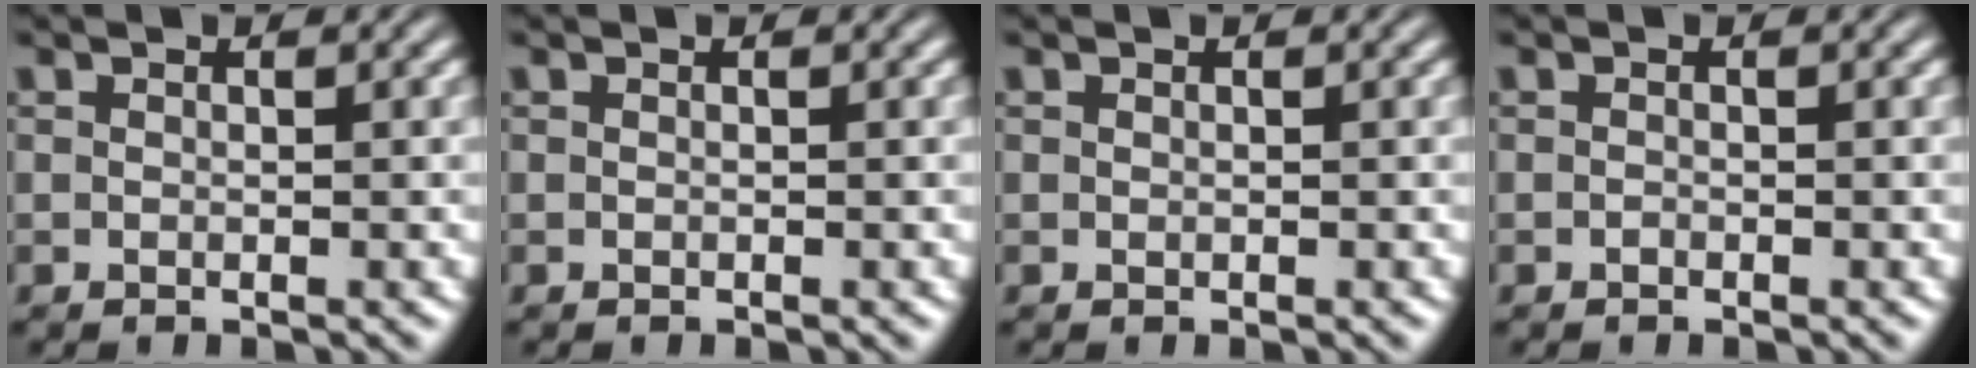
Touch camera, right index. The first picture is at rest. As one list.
[{"total": 0.0}, {"total": 0.0}, {"total": 0.8, "force": [-0.3, -0.7, -0.1], "torque": [0.005, -0.005, -0.003]}]